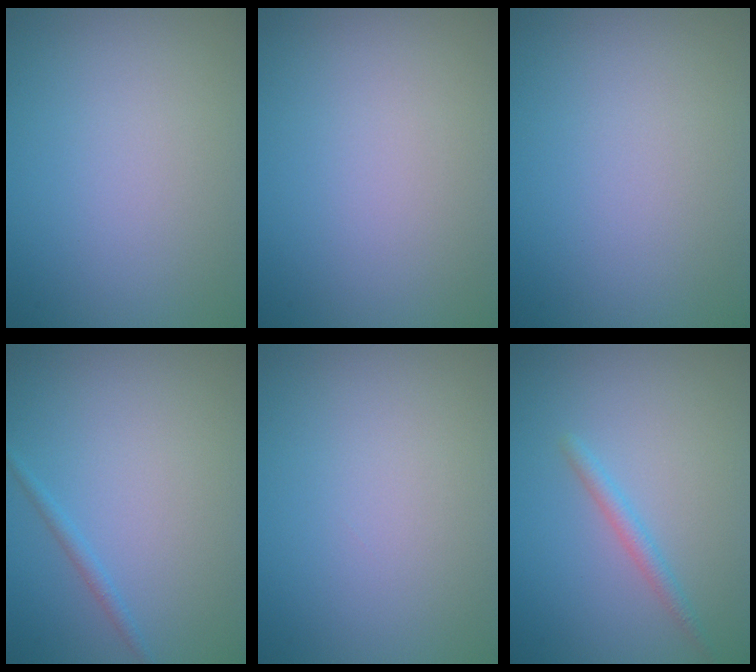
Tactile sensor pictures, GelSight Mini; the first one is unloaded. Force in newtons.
{"total": 0.0}
{"total": 0.0}
{"total": 0.9, "press": 0.9, "slide": 0.2}
{"total": 0.0}
{"total": 1.4, "press": 1.4, "slide": 0.1}